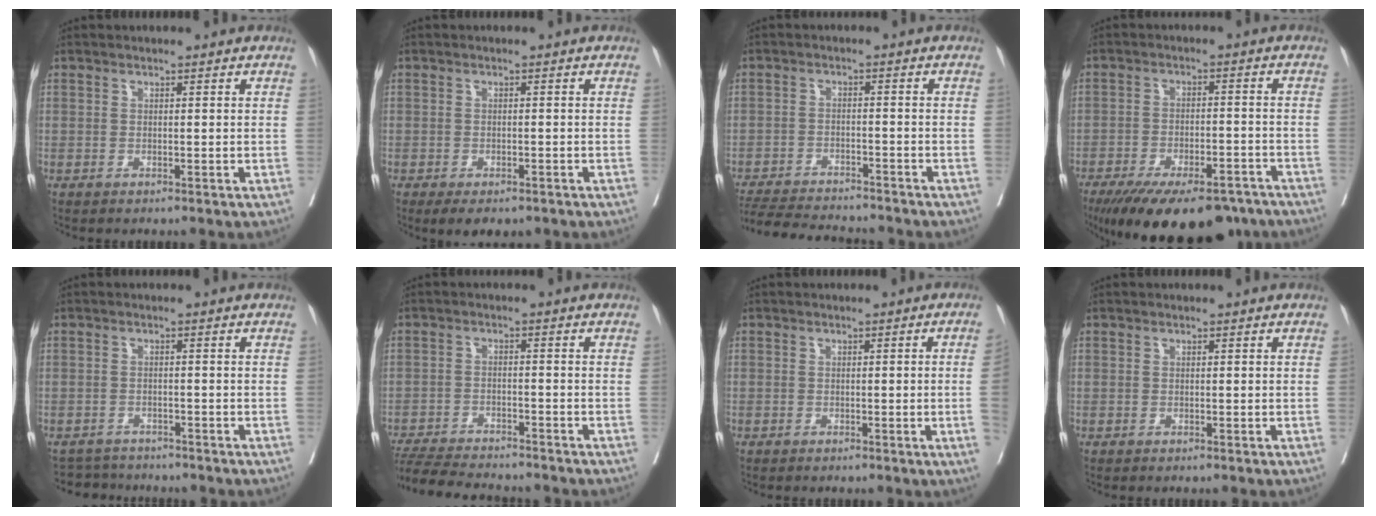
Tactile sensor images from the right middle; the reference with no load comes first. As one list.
[{"total": 4.7, "force": [-3.3, 2.3, 2.4], "torque": [-0.025, -0.005, -0.047]}, {"total": 12.8, "force": [-11.9, 1.7, 4.2], "torque": [-0.073, -0.006, -0.176]}, {"total": 19.6, "force": [-15.4, 6.5, 10.2], "torque": [-0.165, -0.018, -0.218]}, {"total": 4.6, "force": [-4.4, 1.1, -0.3], "torque": [0.008, 0.001, -0.070]}, {"total": 12.0, "force": [-11.1, 1.5, 4.2], "torque": [-0.071, -0.008, -0.171]}, {"total": 3.0, "force": [-0.5, -1.0, 2.8], "torque": [-0.034, -0.004, -0.006]}, {"total": 0.0}]